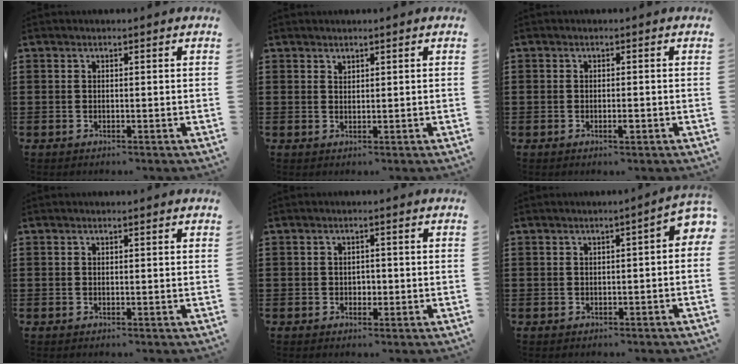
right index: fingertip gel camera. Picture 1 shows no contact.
{"total": 0.9, "force": [0.9, 0.3, 0.0], "torque": [-0.001, 0.000, 0.017]}
{"total": 1.4, "force": [-0.6, 0.4, 1.2], "torque": [-0.022, -0.003, -0.010]}
{"total": 0.0}
{"total": 1.2, "force": [-0.2, 1.0, 0.7], "torque": [-0.015, 0.003, -0.005]}
{"total": 1.6, "force": [-0.4, 0.4, 1.5], "torque": [-0.028, -0.001, -0.008]}